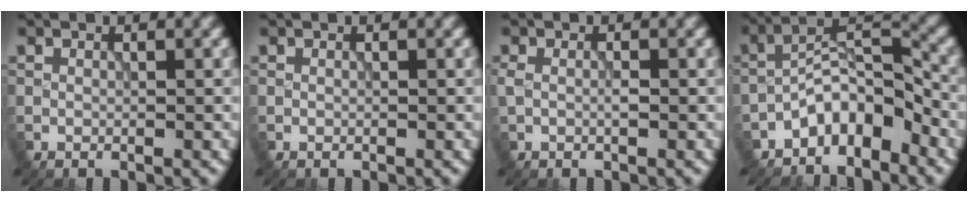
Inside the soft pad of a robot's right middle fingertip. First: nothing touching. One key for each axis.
{"total": 0.0}
{"total": 1.2, "fx": -0.1, "fy": 0.5, "fz": 1.1, "tx": -0.028, "ty": -0.001, "tz": 0.000}
{"total": 5.2, "fx": -3.5, "fy": 2.2, "fz": 3.1, "tx": -0.041, "ty": 0.020, "tz": -0.072}